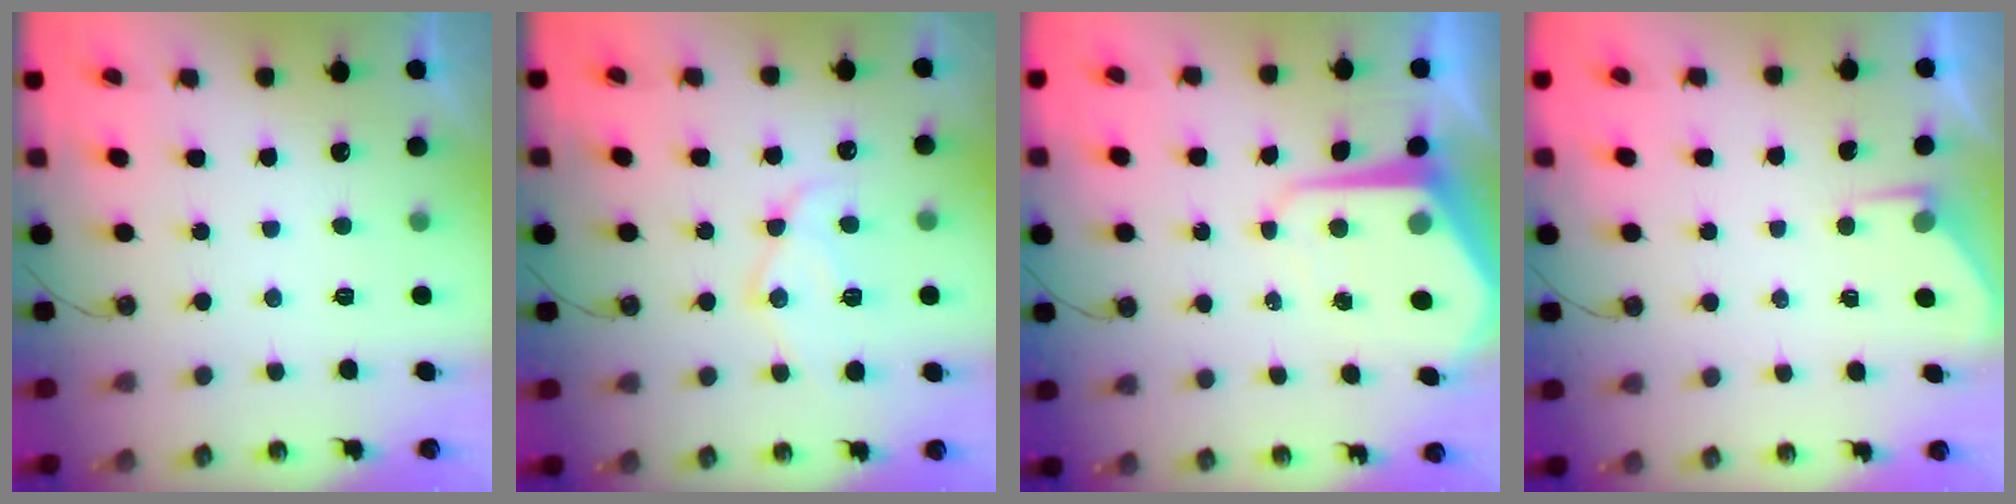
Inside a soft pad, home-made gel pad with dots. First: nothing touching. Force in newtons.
{"total": 12.7, "press": 12.7, "slide": 1.1}
{"total": 8.9, "press": 8.9, "slide": 0.7}
{"total": 3.1, "press": 3.1, "slide": 0.4}